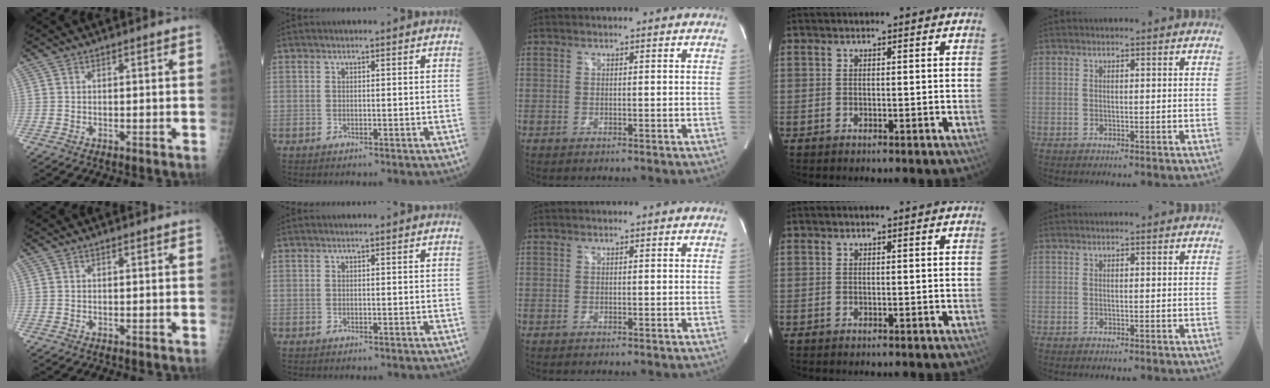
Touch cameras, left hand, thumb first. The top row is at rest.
{}